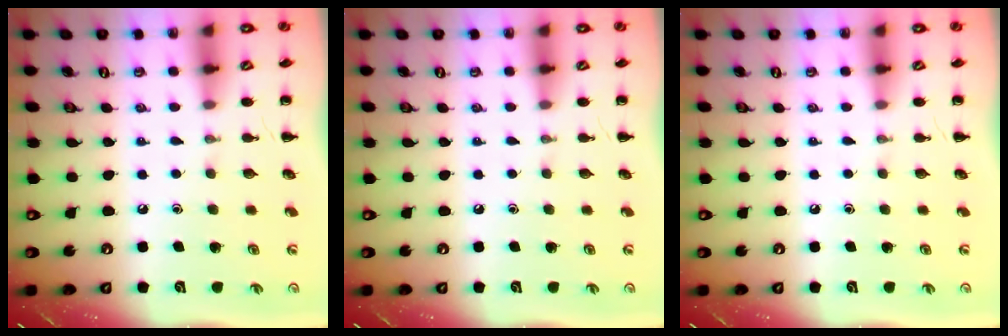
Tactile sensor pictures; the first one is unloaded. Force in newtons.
{"total": 0.0}
{"total": 0.0}